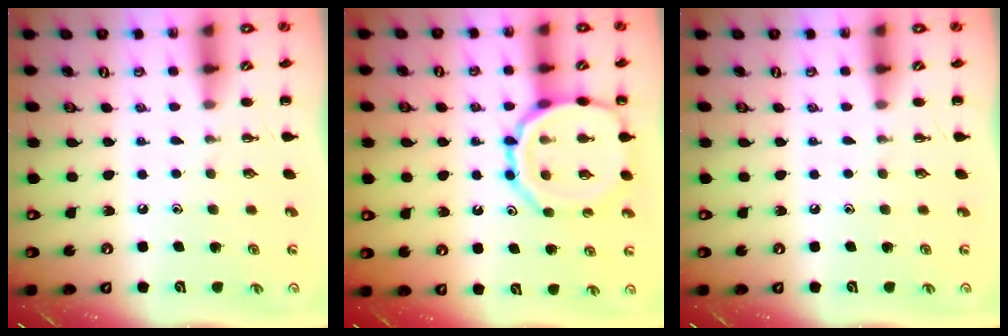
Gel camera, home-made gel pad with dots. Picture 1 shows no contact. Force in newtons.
{"total": 15.1, "press": 14.9, "slide": 1.9}
{"total": 0.0}